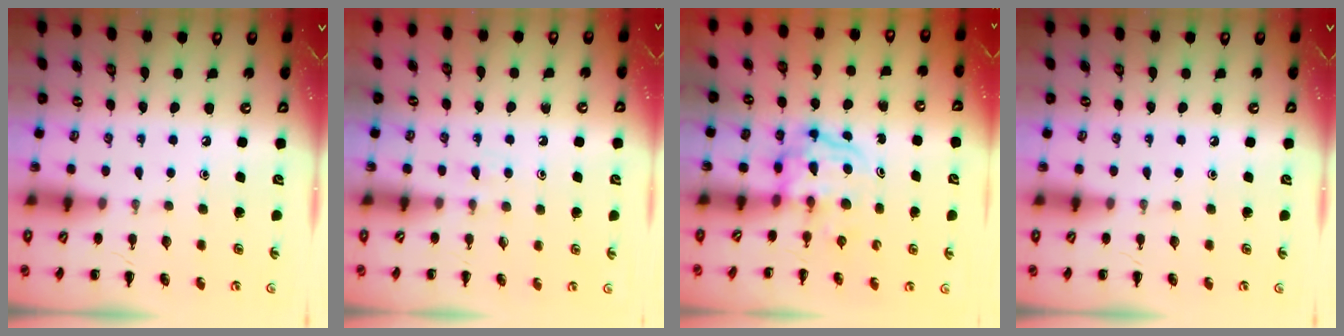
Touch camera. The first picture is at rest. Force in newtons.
{"total": 2.9, "press": 2.7, "slide": 1.2}
{"total": 3.8, "press": 3.8, "slide": 0.4}
{"total": 0.0}